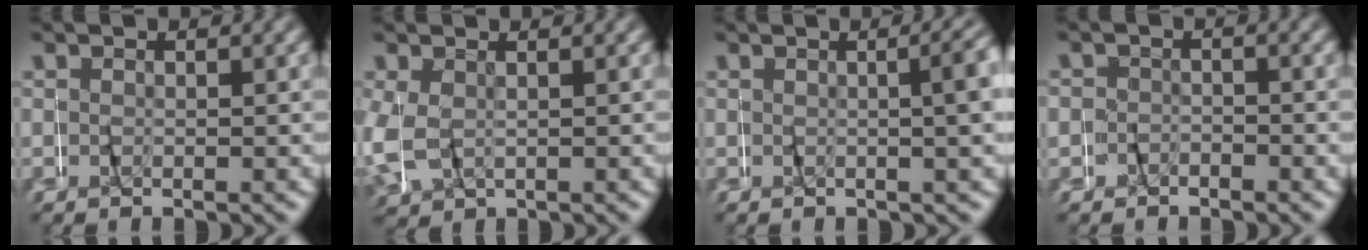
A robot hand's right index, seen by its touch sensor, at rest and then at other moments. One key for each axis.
{"total": 4.7, "fx": 0.1, "fy": 4.3, "fz": 2.0, "tx": -0.078, "ty": -0.011, "tz": 0.009}
{"total": 2.4, "fx": -0.3, "fy": -0.2, "fz": 2.4, "tx": -0.025, "ty": 0.011, "tz": -0.001}
{"total": 1.3, "fx": -0.4, "fy": 1.2, "fz": -0.4, "tx": -0.003, "ty": 0.010, "tz": -0.016}